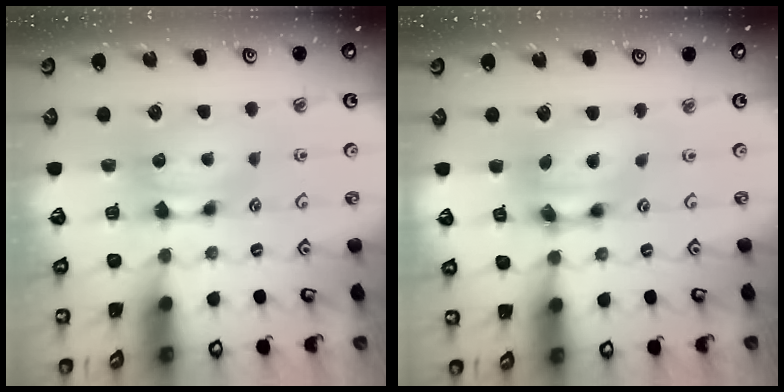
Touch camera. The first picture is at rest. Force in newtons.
{"total": 5.3, "press": 4.7, "slide": 2.5}